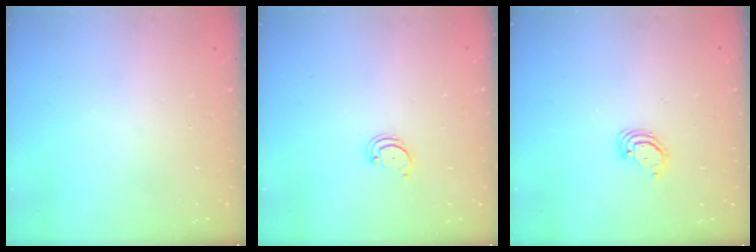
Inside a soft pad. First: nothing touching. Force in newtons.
{"total": 2.4, "press": 2.3, "slide": 0.5}
{"total": 2.8, "press": 2.8, "slide": 0.3}